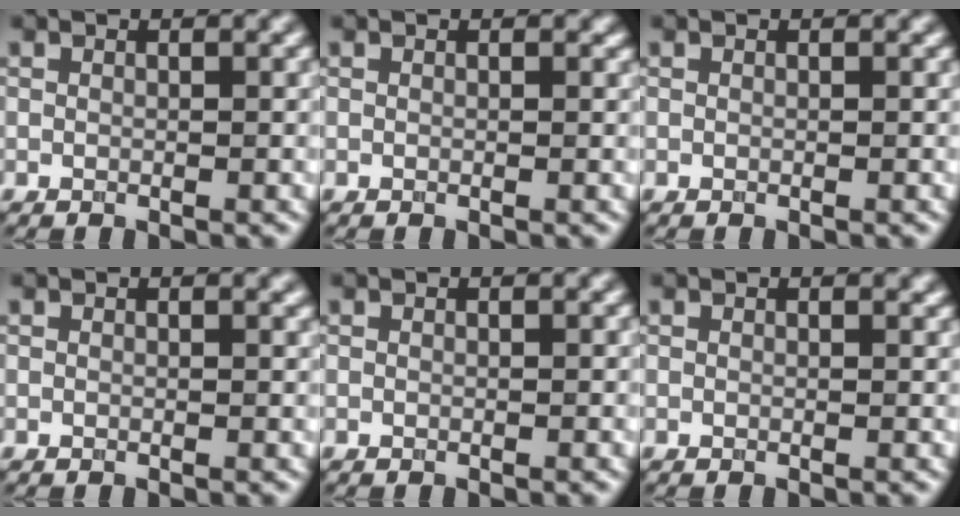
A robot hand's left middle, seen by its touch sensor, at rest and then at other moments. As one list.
[{"total": 0.0}, {"total": 0.0}, {"total": 0.6, "force": [0.4, 0.1, 0.4], "torque": [-0.001, 0.003, 0.005]}, {"total": 0.0}, {"total": 0.6, "force": [0.5, 0.1, 0.3], "torque": [-0.002, 0.002, 0.007]}]